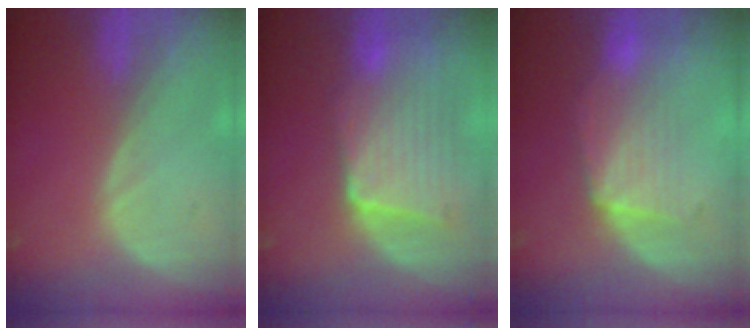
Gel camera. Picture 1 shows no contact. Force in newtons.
{"total": 9.3, "press": 8.6, "slide": 3.3}
{"total": 7.0, "press": 6.6, "slide": 2.3}